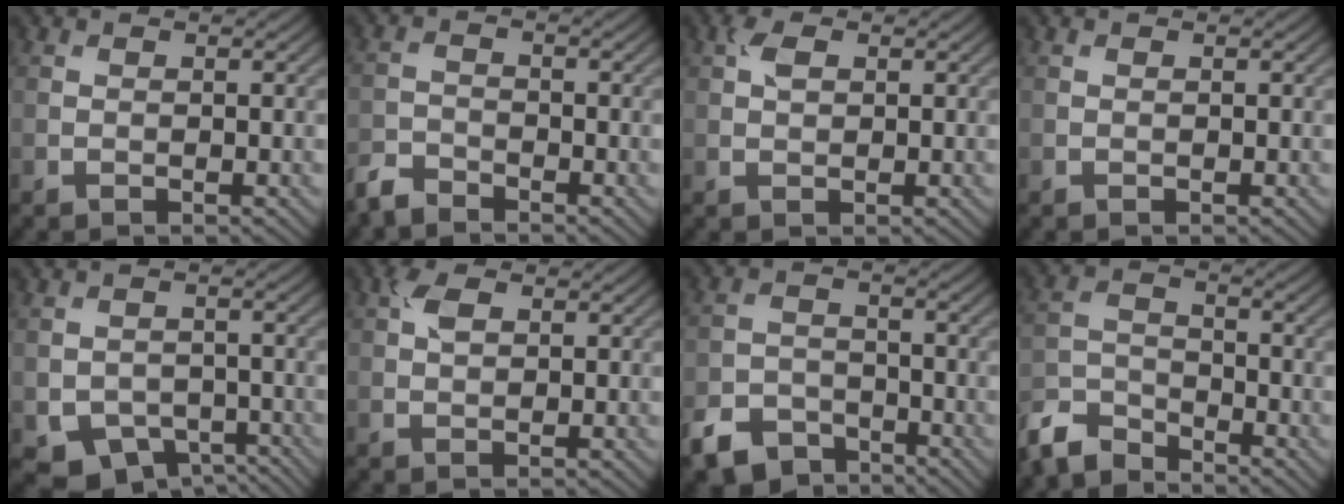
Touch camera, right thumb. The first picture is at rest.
{"total": 2.9, "force": [-2.8, 0.7, 0.7], "torque": [-0.015, -0.006, -0.067]}
{"total": 2.1, "force": [0.8, 1.2, 1.5], "torque": [-0.034, 0.004, 0.013]}
{"total": 0.0}
{"total": 6.0, "force": [-3.3, 4.2, 2.8], "torque": [-0.054, -0.025, -0.045]}
{"total": 2.5, "force": [1.0, 1.4, 1.8], "torque": [-0.042, 0.004, 0.016]}
{"total": 6.1, "force": [-4.7, 3.2, 2.1], "torque": [-0.045, -0.007, -0.096]}
{"total": 6.0, "force": [-5.4, 2.0, 1.5], "torque": [-0.037, -0.009, -0.124]}